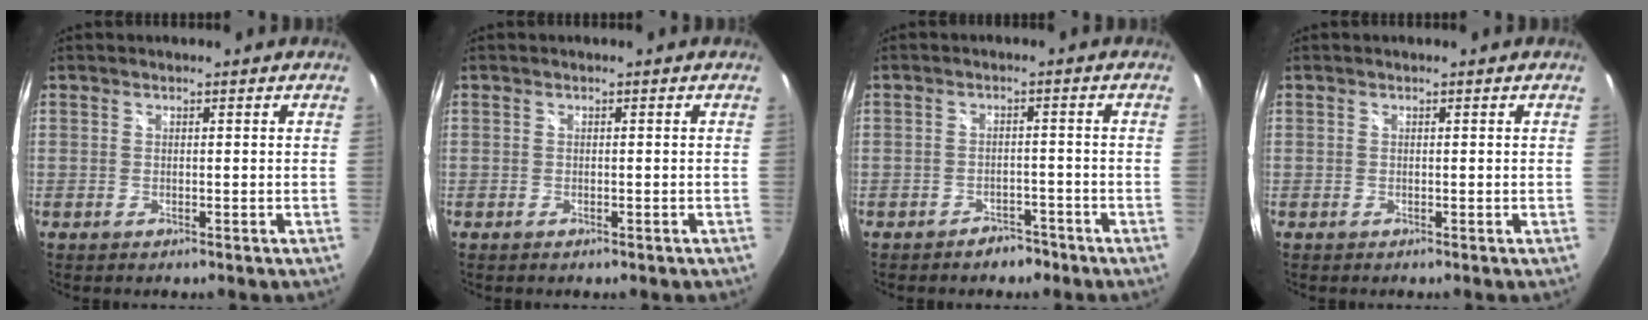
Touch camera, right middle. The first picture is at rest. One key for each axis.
{"total": 1.0, "fx": -0.6, "fy": 0.4, "fz": 0.6, "tx": -0.008, "ty": -0.002, "tz": -0.008}
{"total": 3.9, "fx": -3.1, "fy": 2.2, "fz": 1.0, "tx": -0.021, "ty": 0.011, "tz": -0.038}
{"total": 0.0}